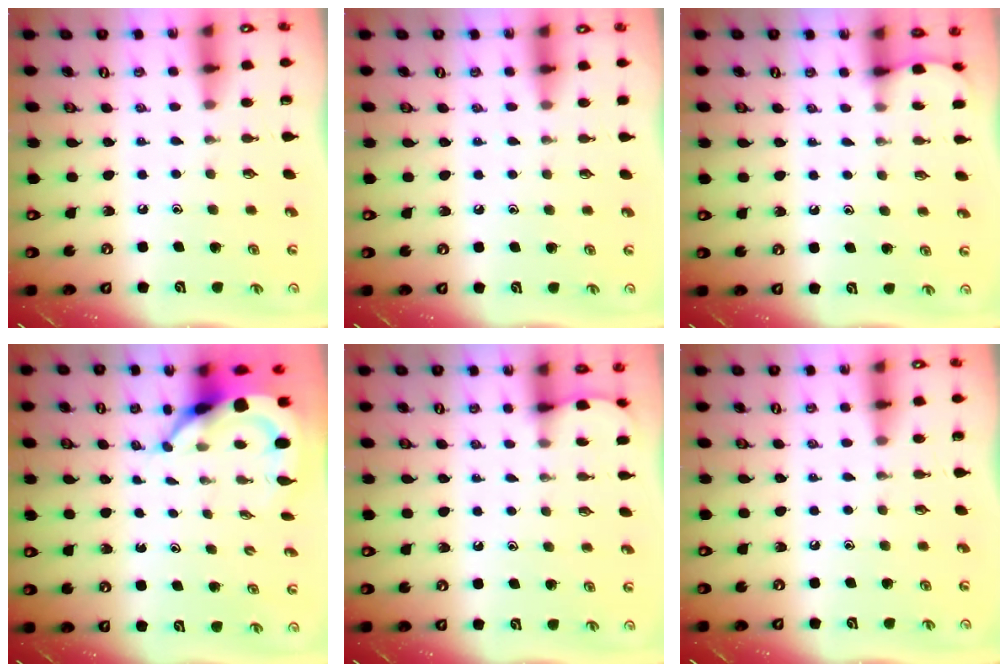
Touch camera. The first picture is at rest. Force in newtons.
{"total": 2.9, "press": 2.9, "slide": 0.5}
{"total": 2.4, "press": 2.4, "slide": 0.2}
{"total": 5.9, "press": 5.8, "slide": 0.7}
{"total": 2.4, "press": 2.4, "slide": 0.2}
{"total": 0.0}